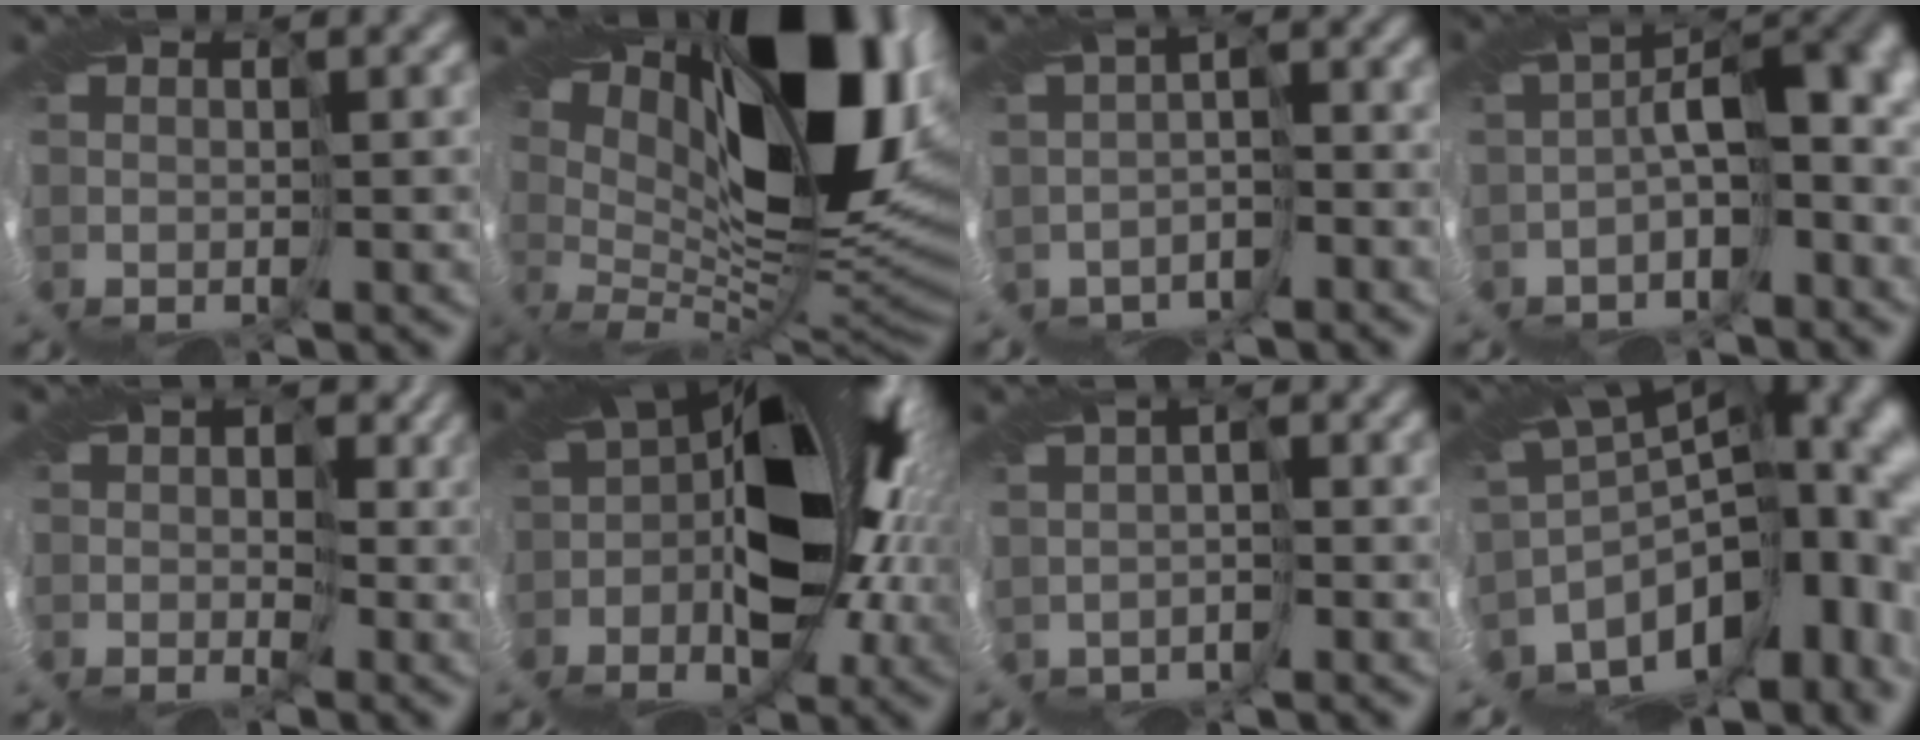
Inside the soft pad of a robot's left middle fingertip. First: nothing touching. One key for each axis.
{"total": 15.9, "fx": 5.3, "fy": 6.4, "fz": 13.6, "tx": -0.205, "ty": 0.003, "tz": 0.089}
{"total": 3.7, "fx": -2.7, "fy": 1.8, "fz": 1.8, "tx": -0.025, "ty": -0.005, "tz": -0.054}
{"total": 6.4, "fx": -1.9, "fy": 3.0, "fz": 5.4, "tx": -0.067, "ty": 0.009, "tz": -0.037}
{"total": 3.6, "fx": -0.4, "fy": 3.2, "fz": 1.6, "tx": -0.006, "ty": 0.009, "tz": -0.032}
{"total": 16.6, "fx": -1.0, "fy": 10.1, "fz": 13.1, "tx": -0.167, "ty": -0.016, "tz": -0.008}
{"total": 2.1, "fx": -1.5, "fy": 1.3, "fz": 0.7, "tx": -0.001, "ty": -0.002, "tz": -0.028}
{"total": 17.2, "fx": -9.1, "fy": 8.6, "fz": 11.7, "tx": -0.136, "ty": -0.002, "tz": -0.120}